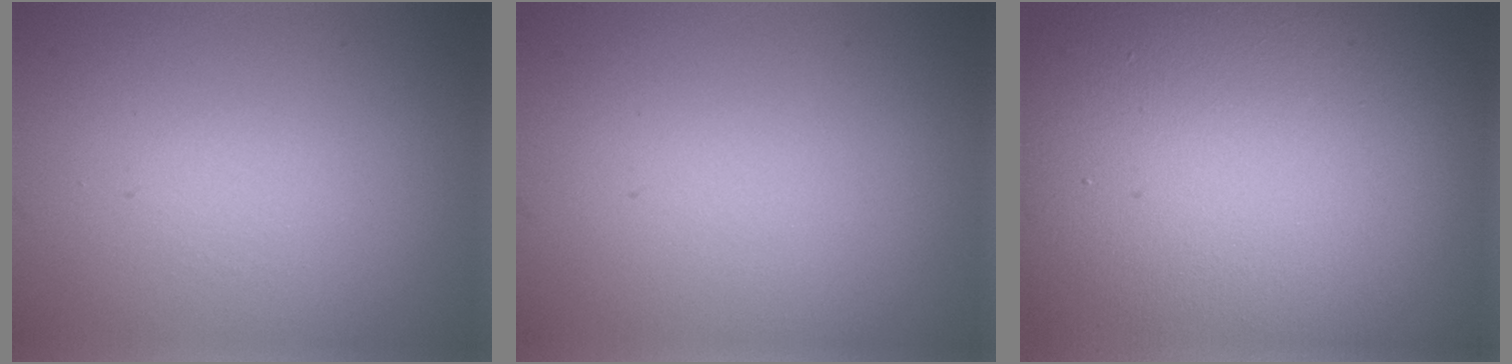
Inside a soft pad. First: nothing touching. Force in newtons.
{"total": 0.0}
{"total": 20.5, "press": 20.5, "slide": 1.4}